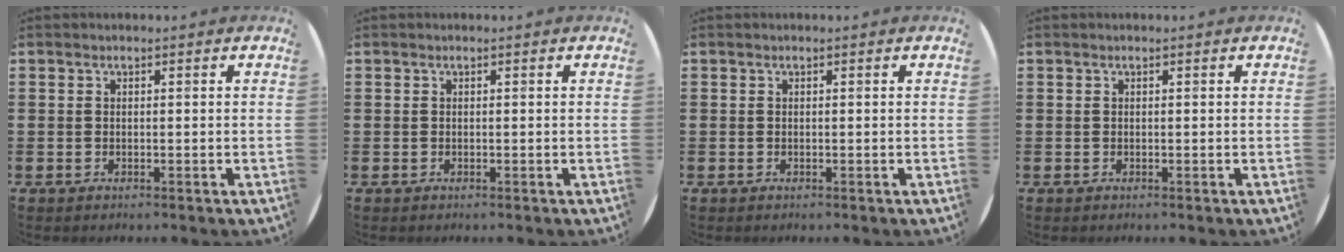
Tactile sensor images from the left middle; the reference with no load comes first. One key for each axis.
{"total": 0.0}
{"total": 0.0}
{"total": 0.0}